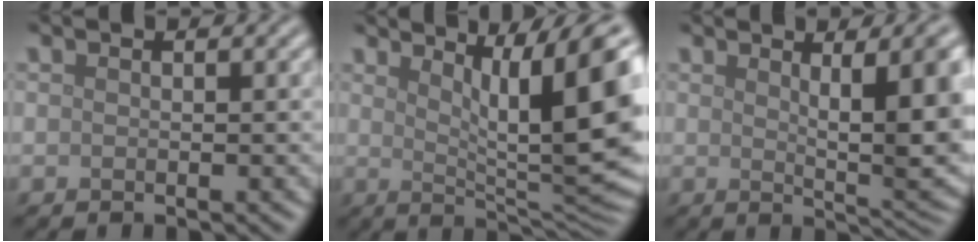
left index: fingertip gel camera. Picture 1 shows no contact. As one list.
[{"total": 12.3, "force": [3.7, 3.0, 11.3], "torque": [-0.145, -0.004, 0.067]}, {"total": 8.8, "force": [2.0, 2.6, 8.2], "torque": [-0.106, -0.004, 0.035]}]